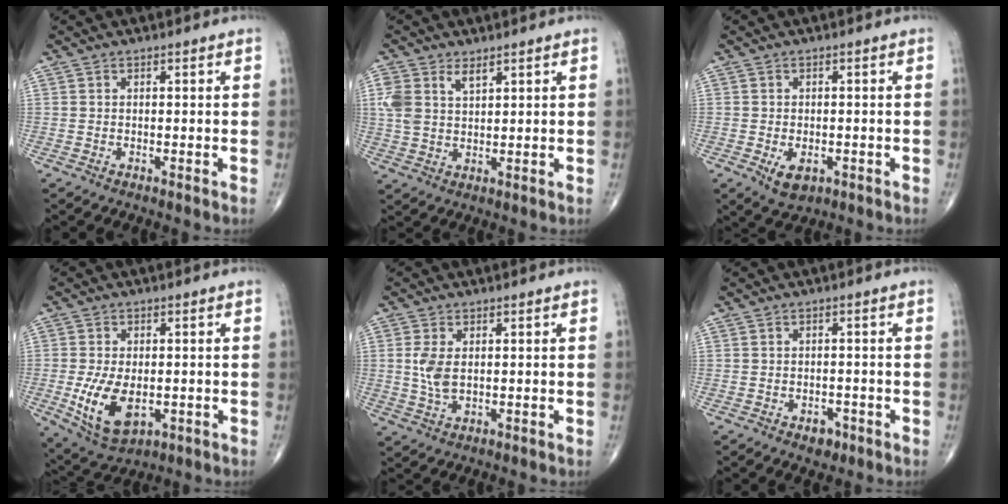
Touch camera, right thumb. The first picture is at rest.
{"total": 6.2, "force": [2.9, 3.5, 4.2], "torque": [-0.090, -0.003, 0.063]}
{"total": 4.5, "force": [-1.6, 2.8, 3.1], "torque": [-0.042, 0.003, -0.014]}
{"total": 10.6, "force": [-2.1, 6.0, 8.5], "torque": [-0.152, -0.009, -0.020]}
{"total": 4.6, "force": [0.6, 2.5, 3.8], "torque": [-0.085, -0.005, 0.014]}
{"total": 2.6, "force": [-1.4, 1.8, 1.3], "torque": [-0.002, 0.007, -0.014]}